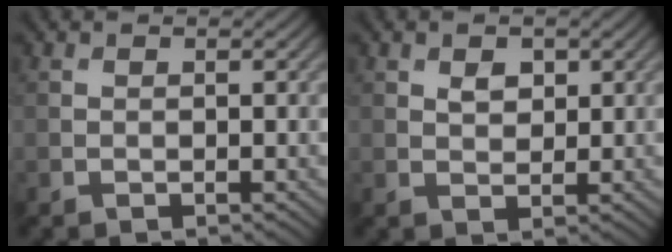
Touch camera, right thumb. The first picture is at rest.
{"total": 1.9, "force": [0.8, 1.3, 1.2], "torque": [-0.020, -0.005, 0.016]}